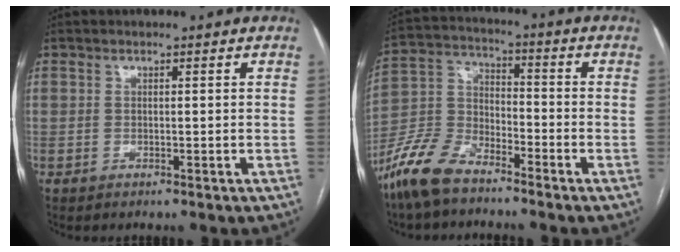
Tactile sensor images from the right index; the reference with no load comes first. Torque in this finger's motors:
{"motor_torque": [0.29, -0.54, -0.28, -0.21]}